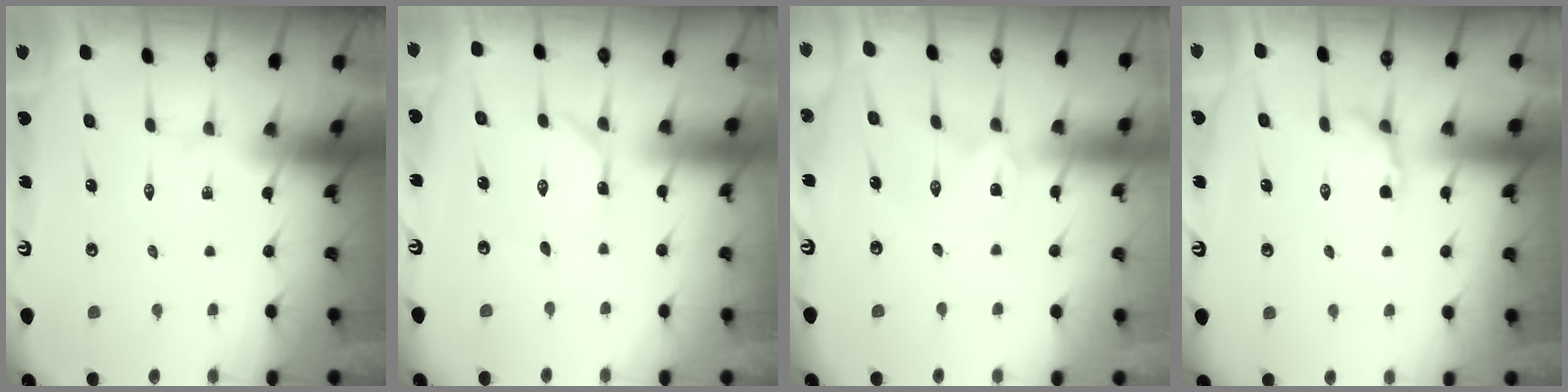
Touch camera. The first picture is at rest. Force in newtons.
{"total": 0.6, "press": 0.6, "slide": 0.0}
{"total": 0.0}
{"total": 6.2, "press": 5.9, "slide": 2.1}